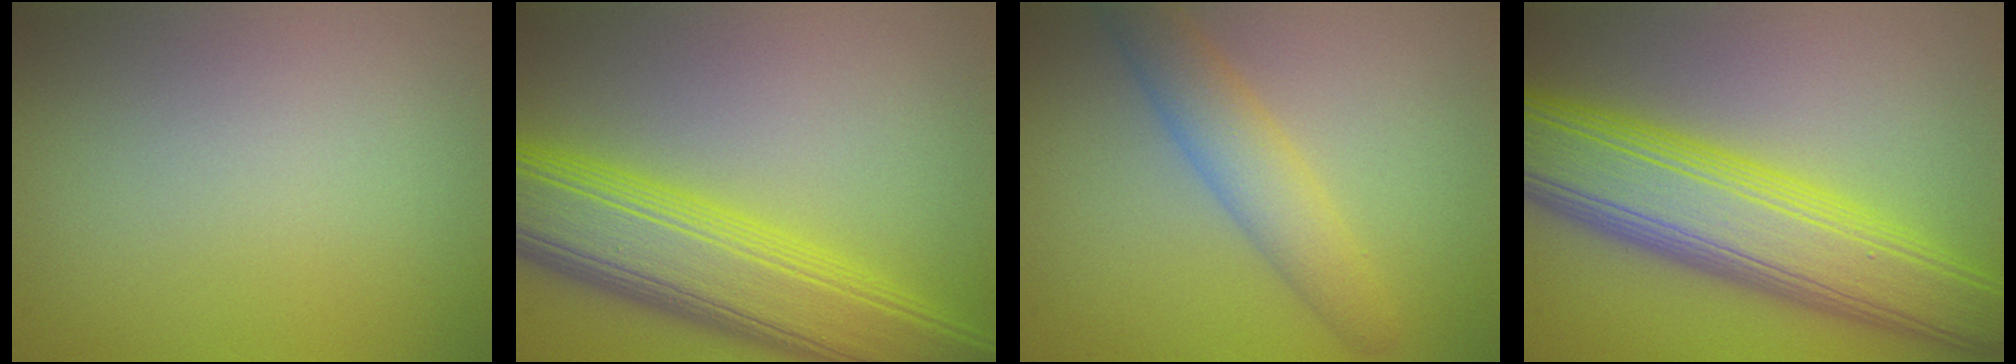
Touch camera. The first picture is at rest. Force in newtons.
{"total": 9.6, "press": 9.6, "slide": 0.3}
{"total": 4.0, "press": 3.9, "slide": 0.2}
{"total": 11.0, "press": 11.0, "slide": 0.1}